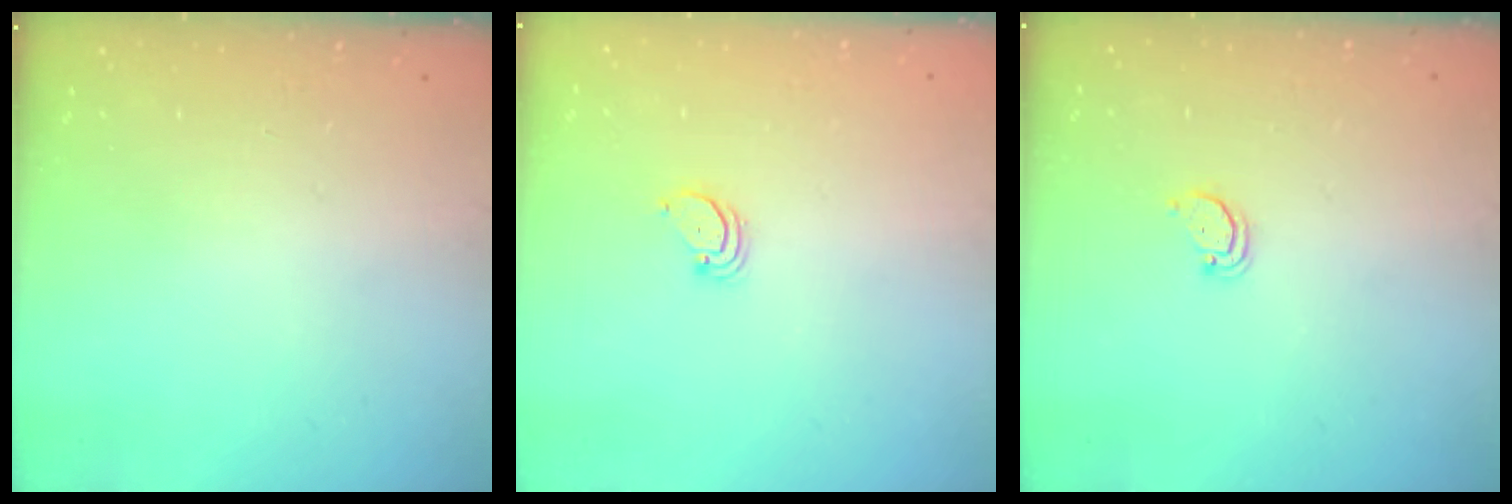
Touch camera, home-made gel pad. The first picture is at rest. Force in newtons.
{"total": 2.0, "press": 2.0, "slide": 0.2}
{"total": 2.0, "press": 2.0, "slide": 0.2}